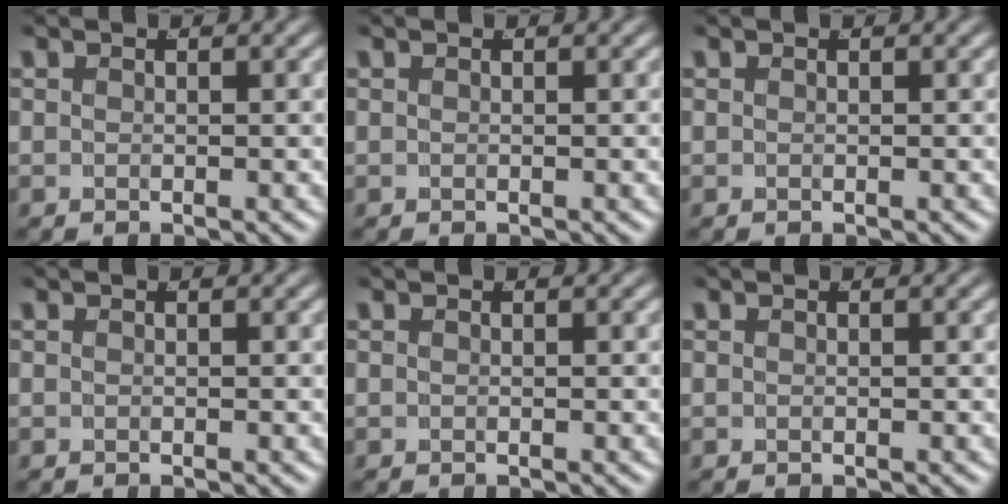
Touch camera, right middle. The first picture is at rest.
{"total": 0.0}
{"total": 0.0}
{"total": 0.0}
{"total": 0.0}
{"total": 0.0}